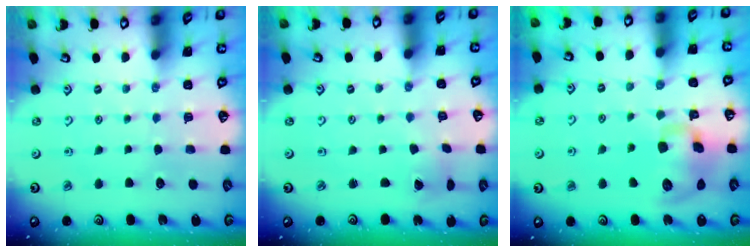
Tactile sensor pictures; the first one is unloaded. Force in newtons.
{"total": 0.8, "press": 0.8, "slide": 0.1}
{"total": 12.2, "press": 12.0, "slide": 2.1}